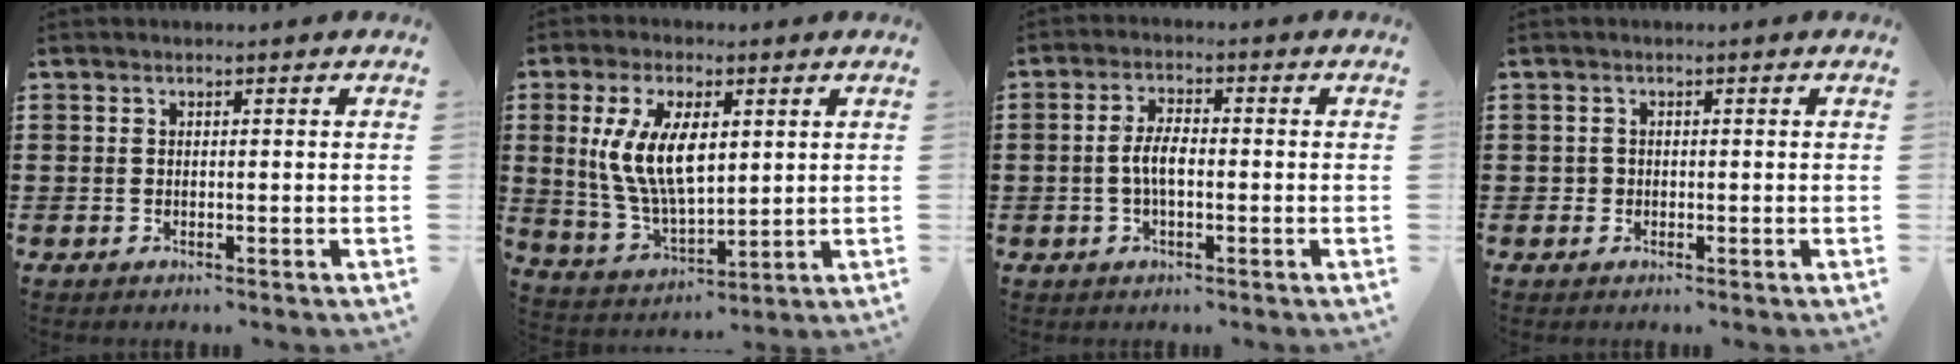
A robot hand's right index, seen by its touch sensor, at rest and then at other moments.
{"total": 10.7, "force": [2.5, 5.2, 9.1], "torque": [-0.198, 0.008, 0.042]}
{"total": 4.0, "force": [-0.6, 1.6, 3.6], "torque": [-0.080, 0.002, -0.017]}
{"total": 0.8, "force": [-0.1, 0.8, 0.0], "torque": [-0.003, 0.005, -0.004]}